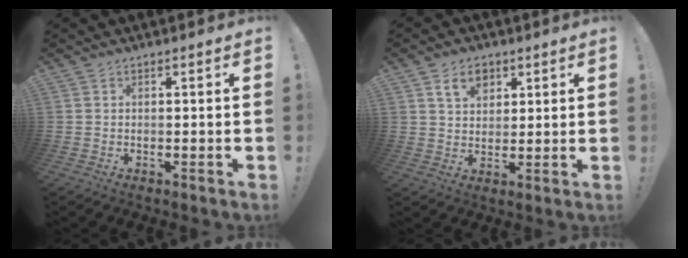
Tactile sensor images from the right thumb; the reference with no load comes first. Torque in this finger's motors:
{"motor_torque": [0.36, 1.08, -0.08, 0.15, 0.04]}